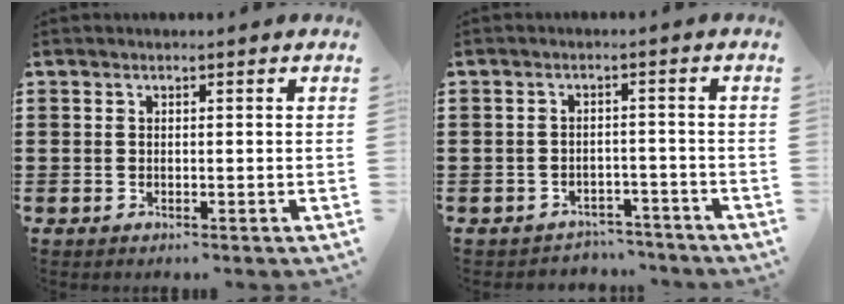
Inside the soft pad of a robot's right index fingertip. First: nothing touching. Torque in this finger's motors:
{"motor_torque": [0.17, -0.16, 0.06, 0.02]}